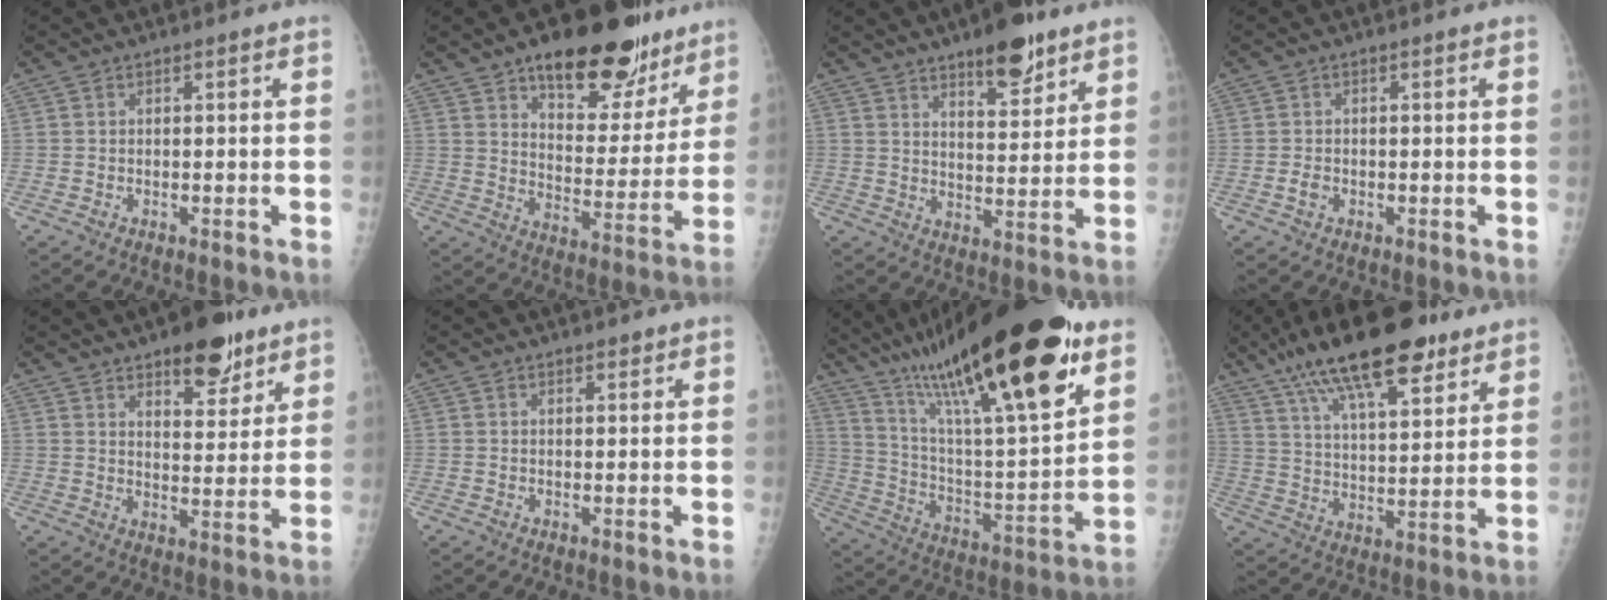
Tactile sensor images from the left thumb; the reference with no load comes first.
{"total": 22.0, "force": [14.7, 10.1, 12.8], "torque": [-0.121, -0.070, 0.216]}
{"total": 10.8, "force": [7.3, 3.7, 7.0], "torque": [-0.080, -0.045, 0.111]}
{"total": 1.3, "force": [-0.4, 0.9, 0.8], "torque": [-0.016, 0.000, -0.008]}
{"total": 11.7, "force": [7.6, 4.9, 7.4], "torque": [-0.071, -0.043, 0.111]}
{"total": 1.2, "force": [0.9, 0.5, 0.6], "torque": [-0.007, -0.005, 0.013]}
{"total": 33.1, "force": [20.8, 7.1, 24.8], "torque": [-0.396, -0.052, 0.351]}
{"total": 21.6, "force": [13.9, 7.5, 14.6], "torque": [-0.220, -0.031, 0.230]}